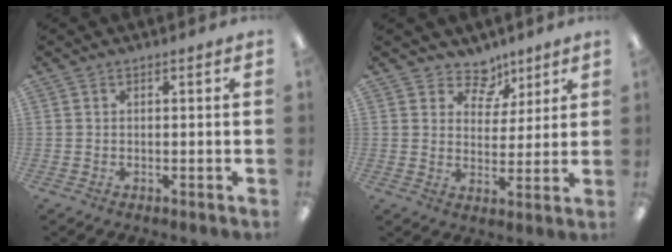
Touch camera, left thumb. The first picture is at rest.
{"total": 7.9, "force": [5.7, 5.1, 1.6], "torque": [-0.022, -0.040, 0.104]}